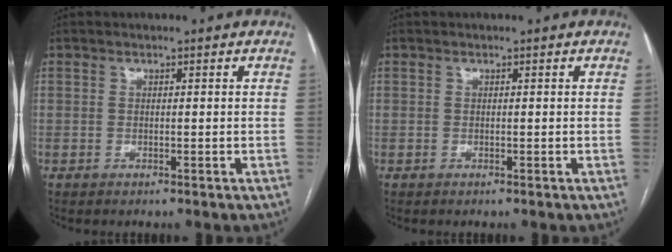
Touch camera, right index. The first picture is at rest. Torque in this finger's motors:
{"motor_torque": [0.00, 0.00, 0.00, 0.00]}